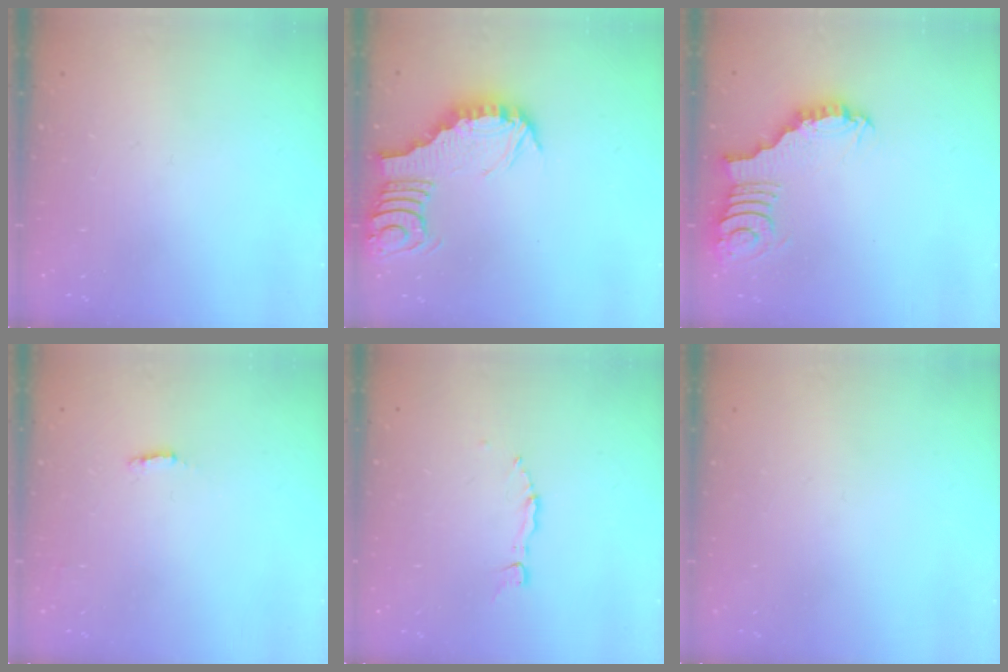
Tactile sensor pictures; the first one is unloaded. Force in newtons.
{"total": 3.3, "press": 3.3, "slide": 0.4}
{"total": 3.1, "press": 3.1, "slide": 0.1}
{"total": 2.3, "press": 2.2, "slide": 0.5}
{"total": 2.7, "press": 2.7, "slide": 0.2}
{"total": 0.0}